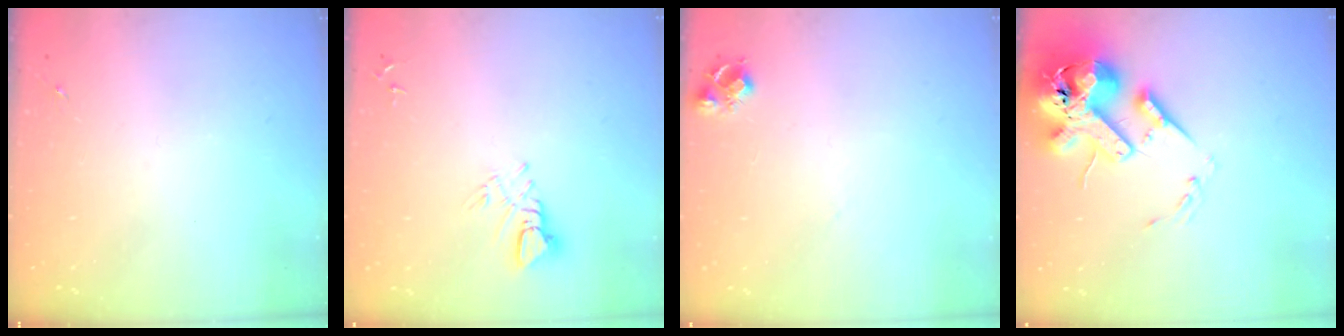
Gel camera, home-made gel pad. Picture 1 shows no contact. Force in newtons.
{"total": 5.6, "press": 5.6, "slide": 0.6}
{"total": 7.3, "press": 7.2, "slide": 0.8}
{"total": 18.6, "press": 18.4, "slide": 3.2}